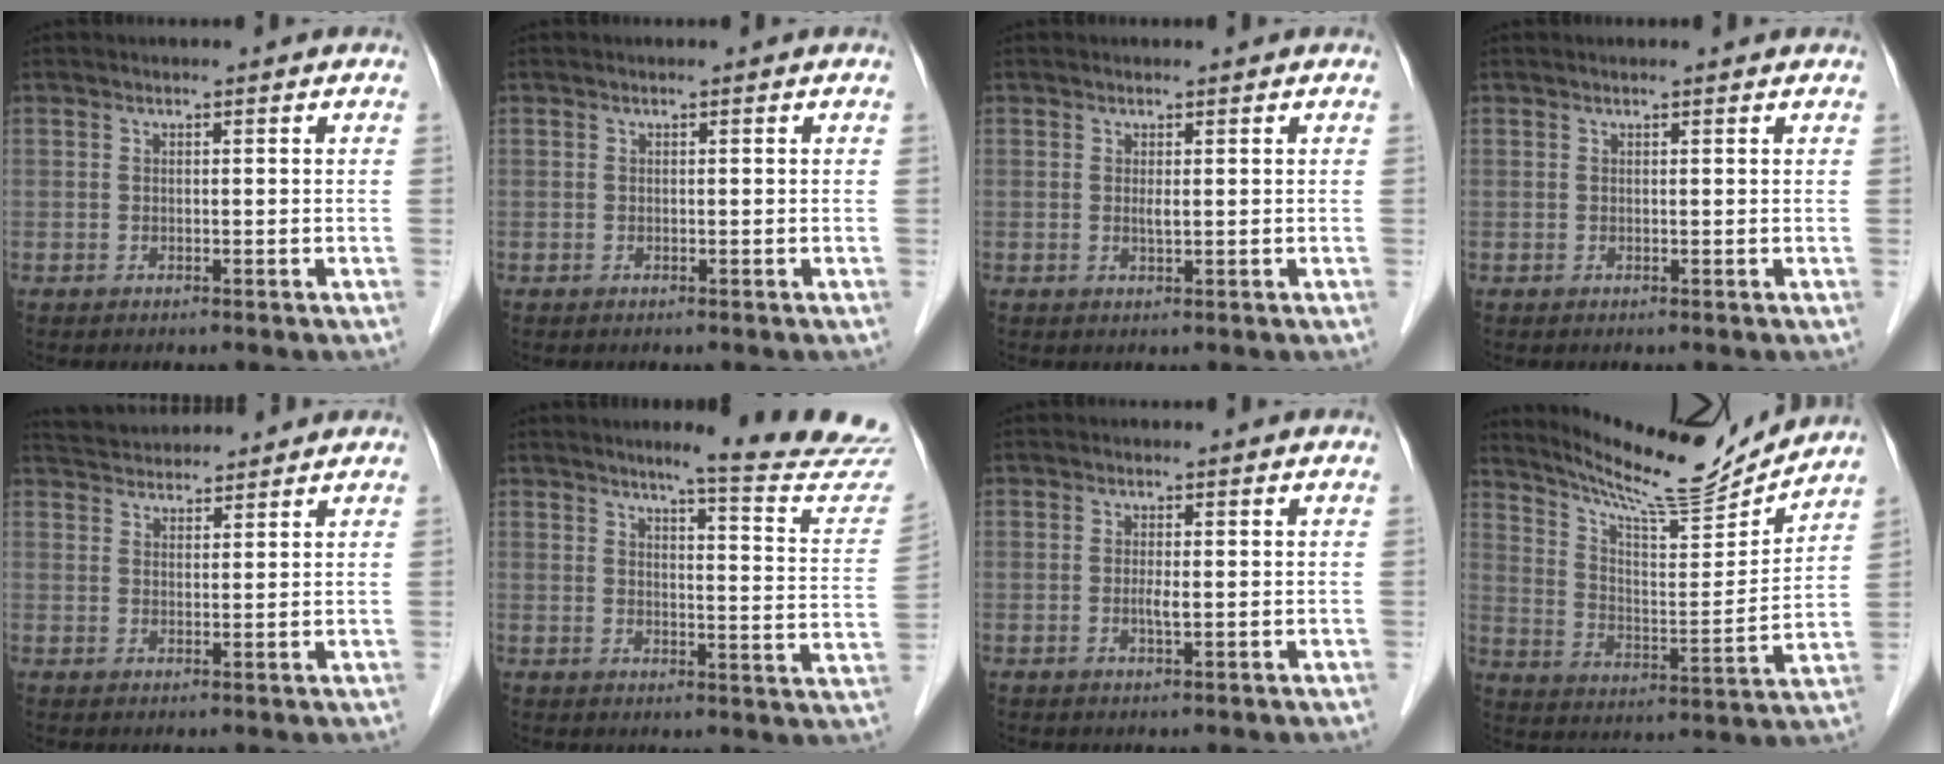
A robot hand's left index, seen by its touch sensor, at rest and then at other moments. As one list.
[{"total": 0.0}, {"total": 0.9, "force": [0.3, 0.1, 0.8], "torque": [-0.021, -0.002, 0.005]}, {"total": 1.0, "force": [0.9, 0.0, 0.2], "torque": [-0.011, 0.005, 0.012]}, {"total": 7.6, "force": [7.4, 1.3, 1.5], "torque": [-0.028, 0.033, 0.116]}, {"total": 16.4, "force": [15.4, -0.4, 5.6], "torque": [-0.063, -0.096, 0.167]}, {"total": 1.4, "force": [0.0, 0.1, 1.4], "torque": [-0.029, -0.002, -0.001]}, {"total": 15.8, "force": [15.1, 0.5, 4.6], "torque": [-0.089, -0.026, 0.239]}]